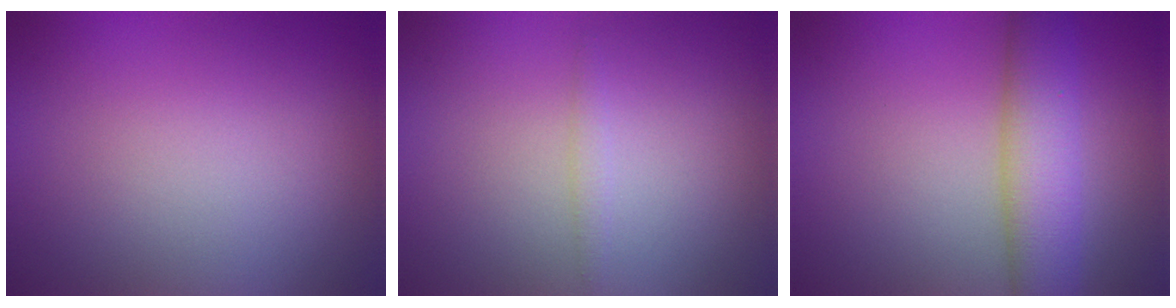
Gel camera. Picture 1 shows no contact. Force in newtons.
{"total": 0.9, "press": 0.9, "slide": 0.0}
{"total": 6.0, "press": 5.9, "slide": 0.1}